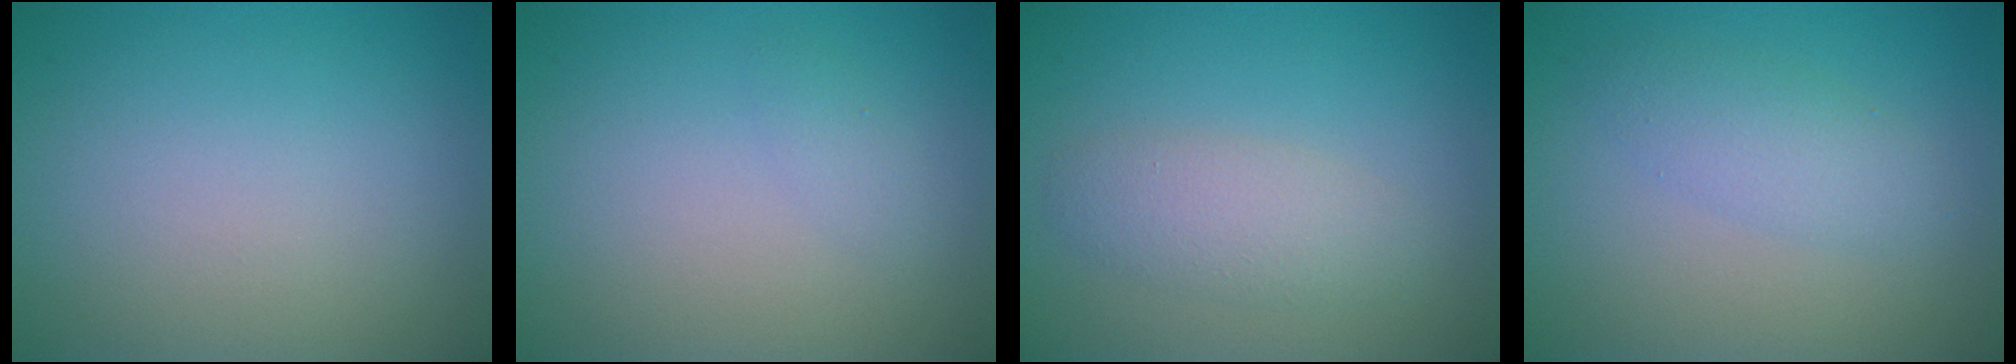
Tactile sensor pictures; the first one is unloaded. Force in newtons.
{"total": 0.9, "press": 0.9, "slide": 0.2}
{"total": 2.8, "press": 2.8, "slide": 0.1}
{"total": 2.5, "press": 2.5, "slide": 0.1}